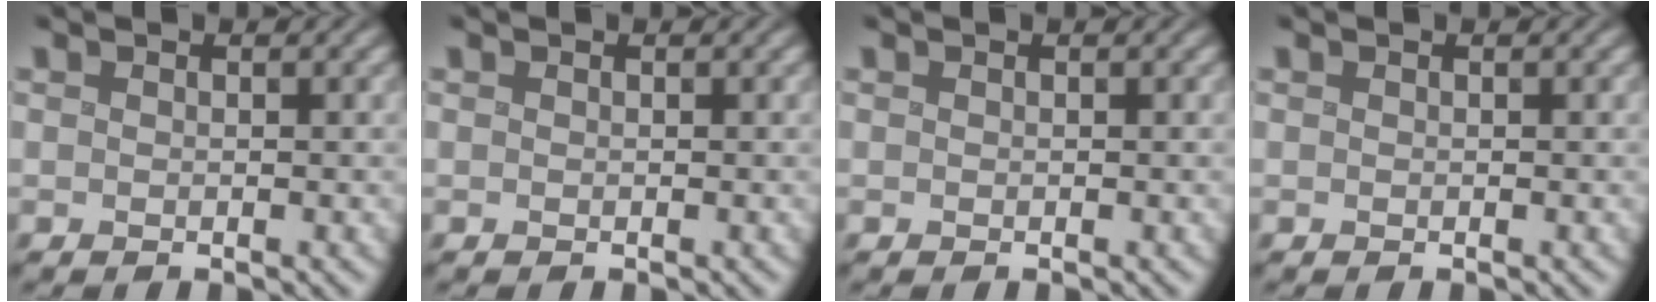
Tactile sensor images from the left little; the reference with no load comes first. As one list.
[{"total": 0.0}, {"total": 0.0}, {"total": 0.0}]